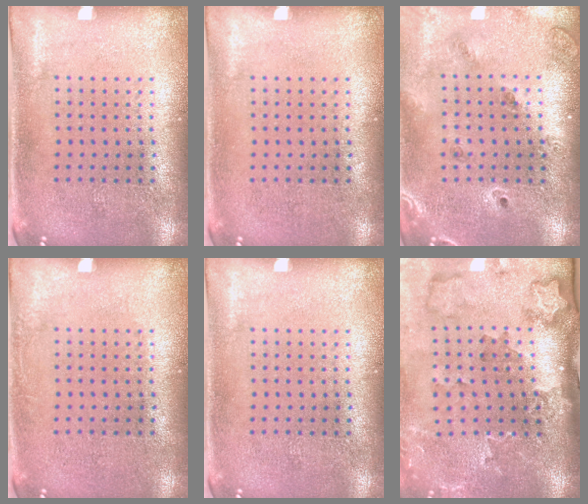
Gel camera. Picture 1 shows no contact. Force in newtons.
{"total": 0.0}
{"total": 1.3, "press": 1.3, "slide": 0.5}
{"total": 0.7, "press": 0.7, "slide": 0.1}
{"total": 0.0}
{"total": 2.2, "press": 2.0, "slide": 1.0}